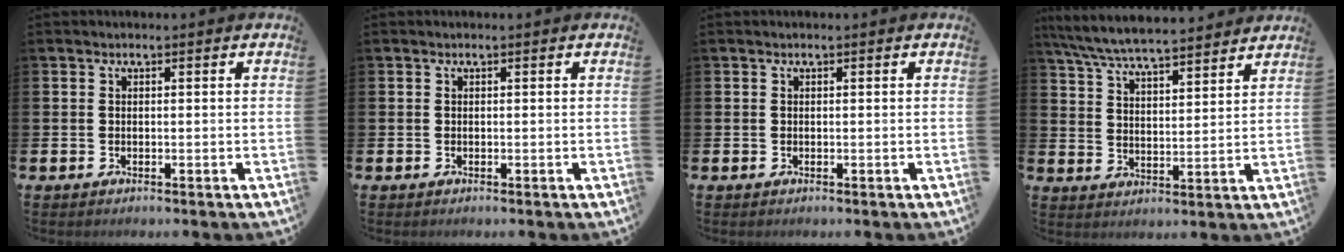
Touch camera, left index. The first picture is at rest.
{"total": 0.0}
{"total": 0.0}
{"total": 7.0, "force": [6.7, 0.4, 1.8], "torque": [-0.064, -0.039, 0.120]}